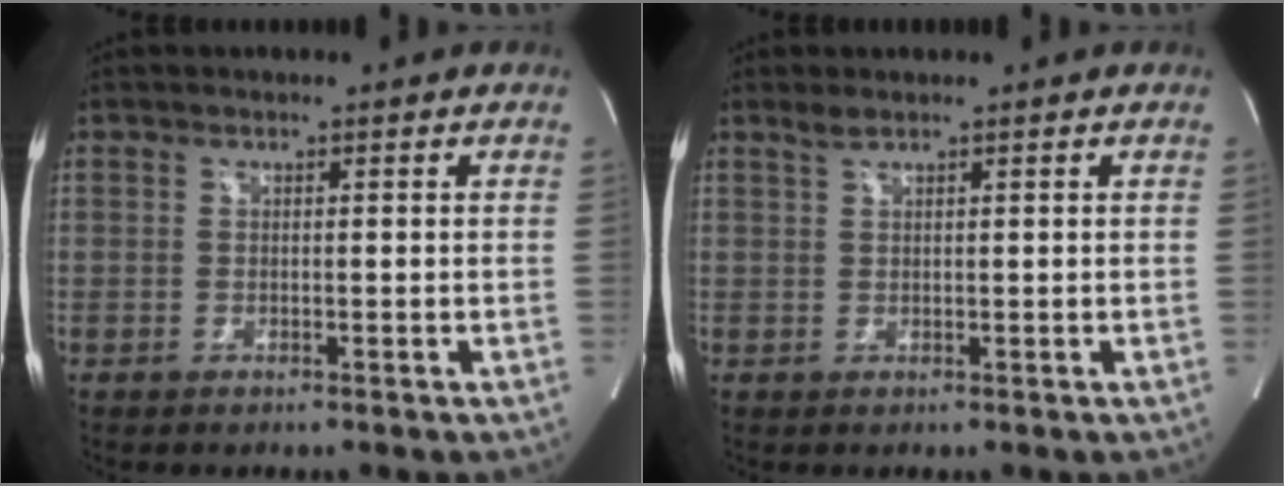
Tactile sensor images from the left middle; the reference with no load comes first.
{"total": 1.1, "force": [1.0, 0.0, 0.5], "torque": [-0.014, 0.007, 0.025]}